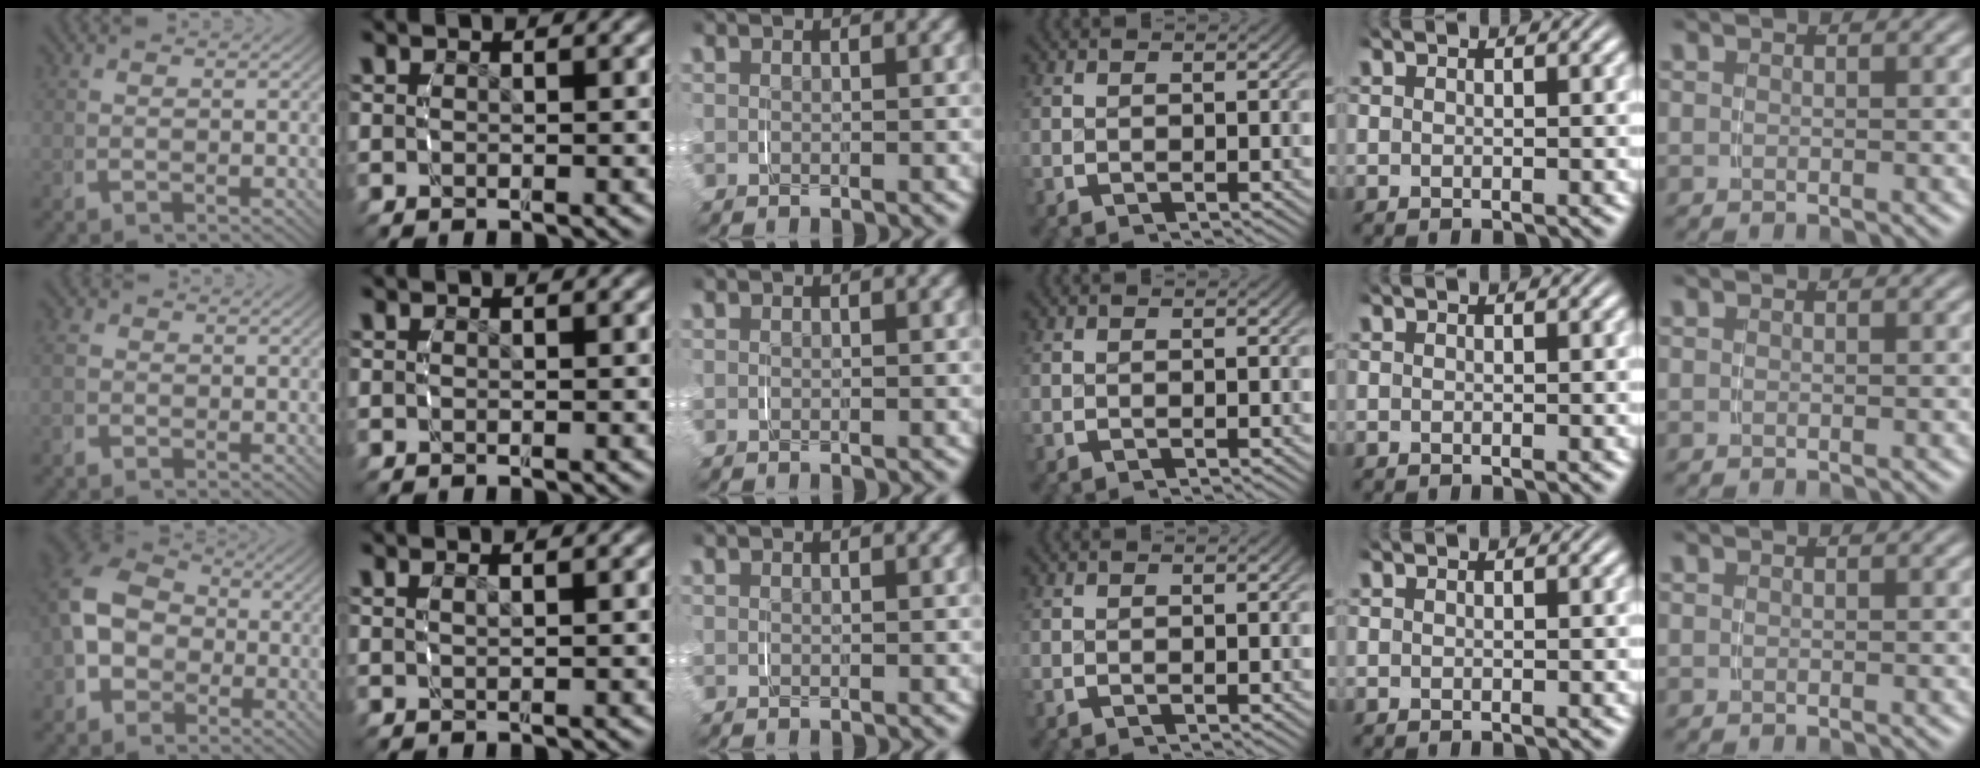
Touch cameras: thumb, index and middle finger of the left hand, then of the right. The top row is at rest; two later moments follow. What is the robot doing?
{"motion": "grasp_and_lifting", "object": "napkin"}